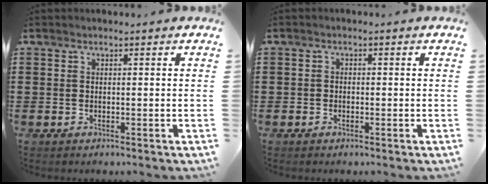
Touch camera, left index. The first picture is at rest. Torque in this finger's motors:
{"motor_torque": [-0.14, -0.03, -0.03, -0.01]}